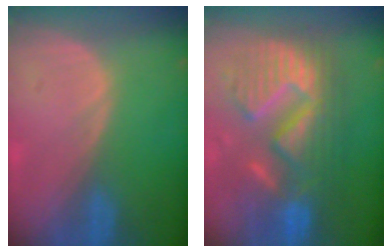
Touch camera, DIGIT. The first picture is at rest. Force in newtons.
{"total": 13.1, "press": 13.0, "slide": 1.2}